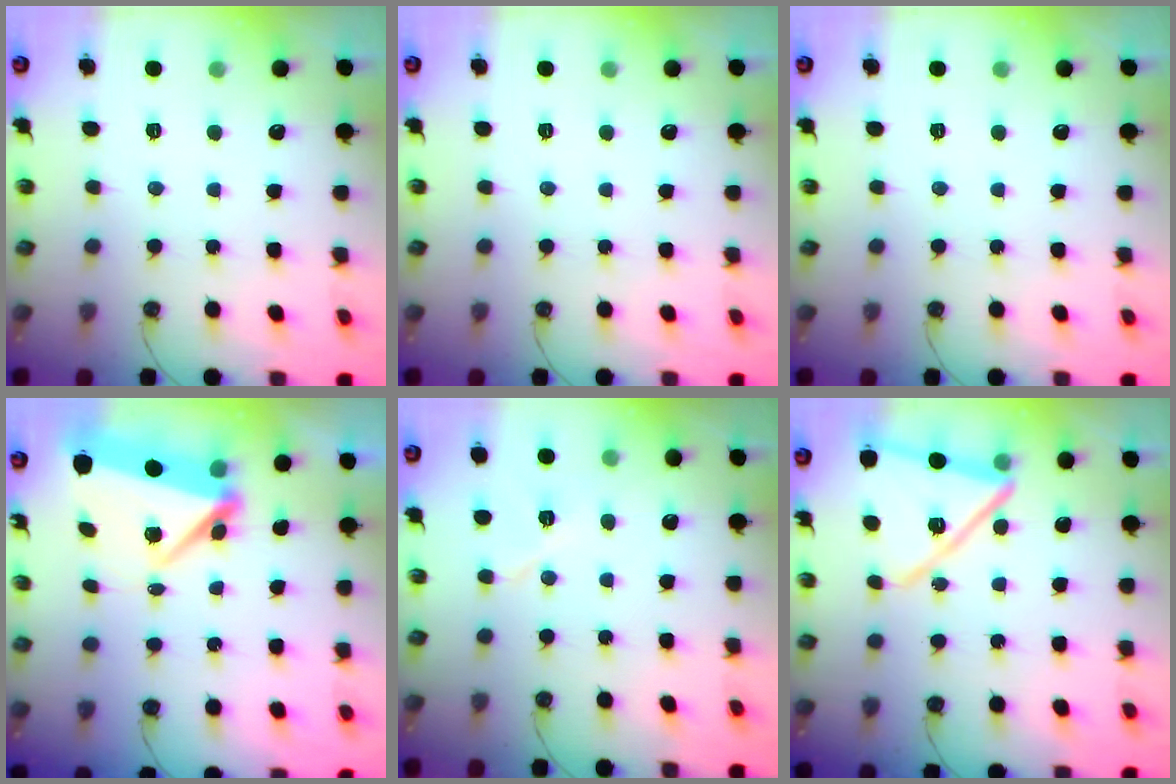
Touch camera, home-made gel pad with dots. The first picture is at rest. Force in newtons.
{"total": 0.0}
{"total": 0.0}
{"total": 7.4, "press": 7.1, "slide": 2.1}
{"total": 8.5, "press": 5.0, "slide": 7.0}
{"total": 15.0, "press": 14.9, "slide": 1.3}